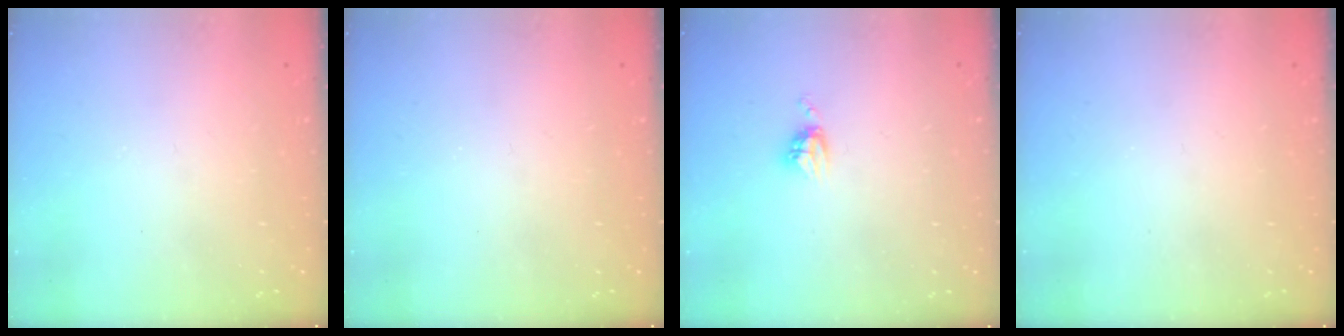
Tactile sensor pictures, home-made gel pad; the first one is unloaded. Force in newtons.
{"total": 0.0}
{"total": 4.6, "press": 4.5, "slide": 0.6}
{"total": 0.0}